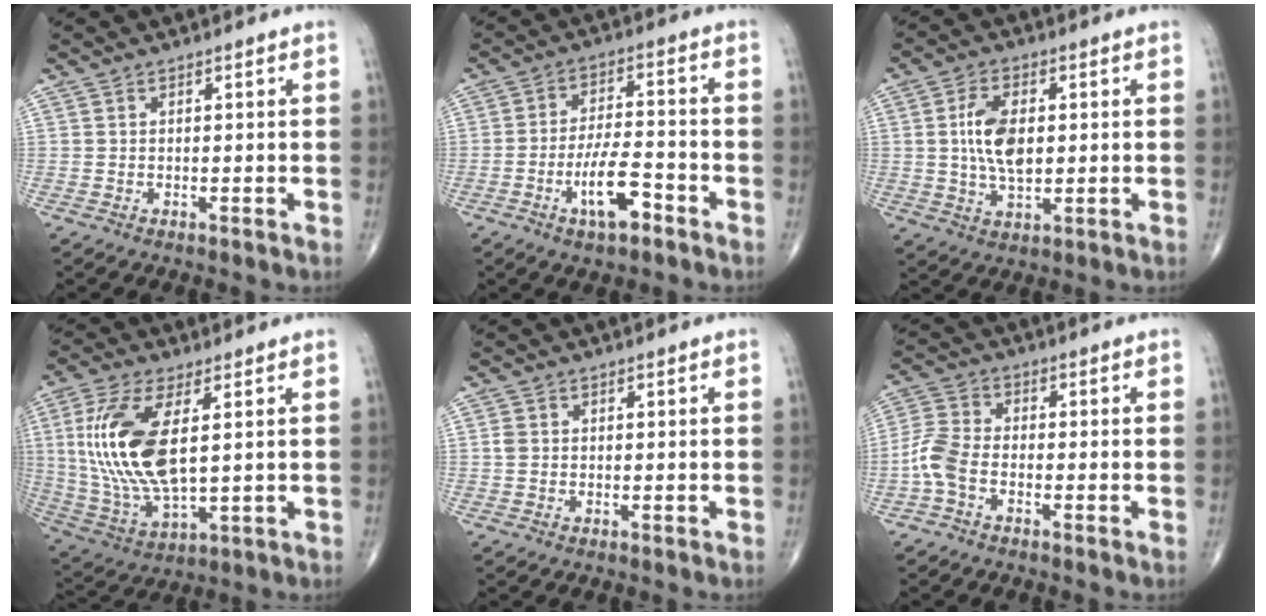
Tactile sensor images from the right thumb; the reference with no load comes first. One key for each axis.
{"total": 9.1, "fx": -4.4, "fy": 3.1, "fz": 7.3, "tx": -0.130, "ty": 0.028, "tz": -0.077}
{"total": 9.1, "fx": 0.9, "fy": 4.9, "fz": 7.6, "tx": -0.142, "ty": -0.002, "tz": 0.020}
{"total": 17.6, "fx": 3.1, "fy": 7.5, "fz": 15.6, "tx": -0.343, "ty": -0.016, "tz": 0.070}
{"total": 1.2, "fx": 0.0, "fy": 1.0, "fz": 0.7, "tx": -0.015, "ty": 0.001, "tz": 0.001}
{"total": 5.7, "fx": -2.3, "fy": 3.1, "fz": 4.2, "tx": -0.102, "ty": 0.018, "tz": -0.059}